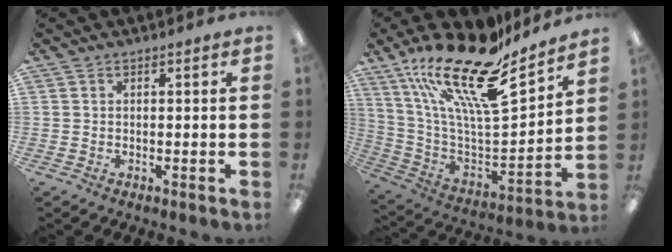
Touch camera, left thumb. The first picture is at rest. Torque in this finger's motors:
{"motor_torque": [0.53, 0.63, 1.73, -1.05, 0.21]}